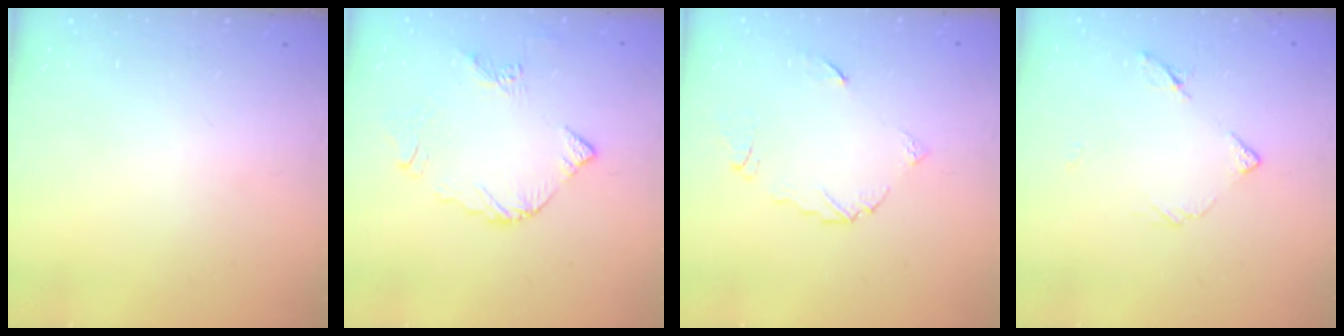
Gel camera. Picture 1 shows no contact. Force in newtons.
{"total": 7.5, "press": 7.4, "slide": 0.7}
{"total": 6.4, "press": 6.4, "slide": 0.3}
{"total": 5.7, "press": 5.6, "slide": 0.5}